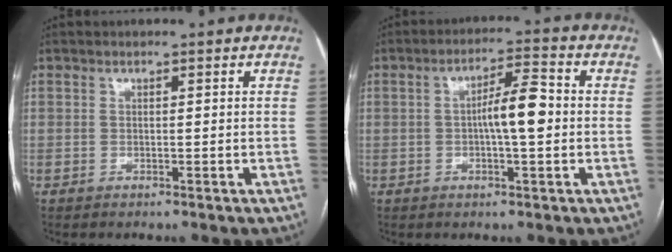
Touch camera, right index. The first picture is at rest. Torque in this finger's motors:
{"motor_torque": [0.38, 0.07, 0.57, 0.06]}